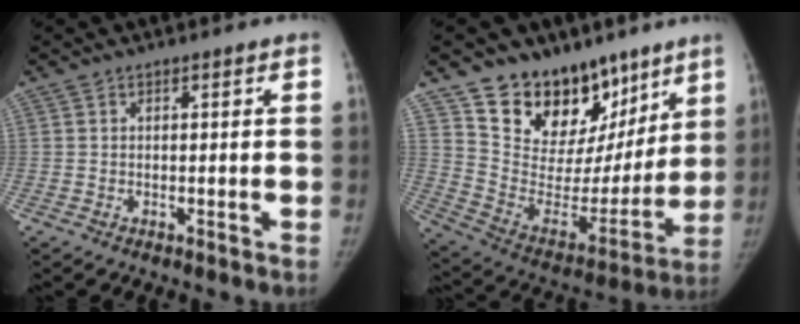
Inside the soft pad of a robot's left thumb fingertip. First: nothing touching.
{"total": 22.7, "force": [15.3, 13.6, 9.8], "torque": [-0.081, -0.078, 0.253]}